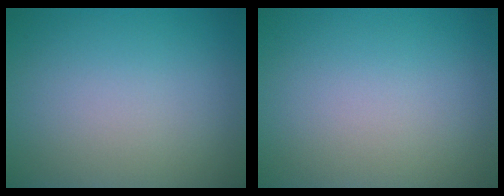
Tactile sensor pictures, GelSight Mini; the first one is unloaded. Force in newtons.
{"total": 0.0}